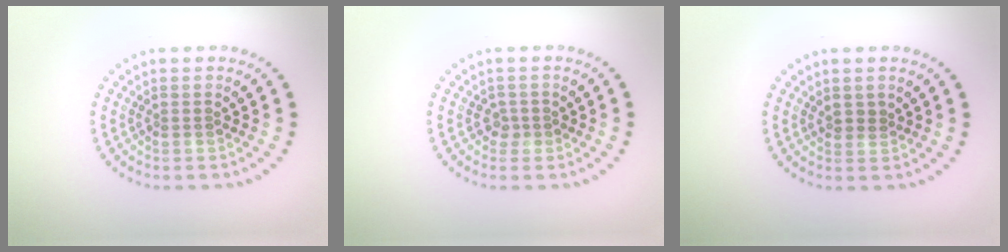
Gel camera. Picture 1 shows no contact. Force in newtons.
{"total": 1.1, "press": 0.9, "slide": 0.7}
{"total": 0.9, "press": 0.7, "slide": 0.6}